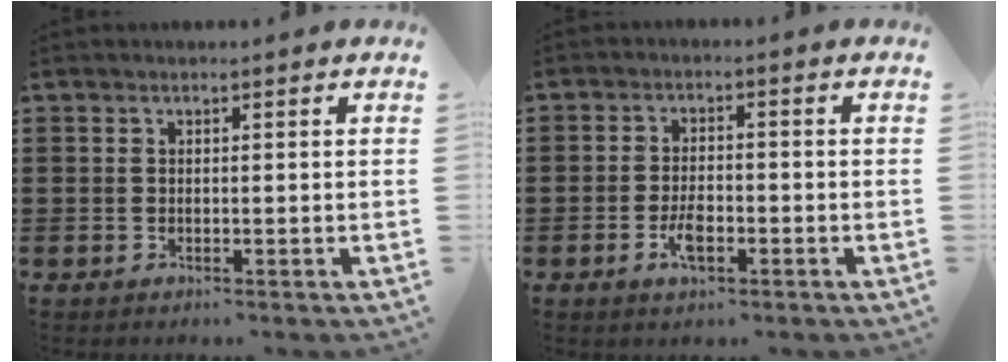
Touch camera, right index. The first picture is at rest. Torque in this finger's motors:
{"motor_torque": [0.07, 0.35, 0.04, 0.00]}